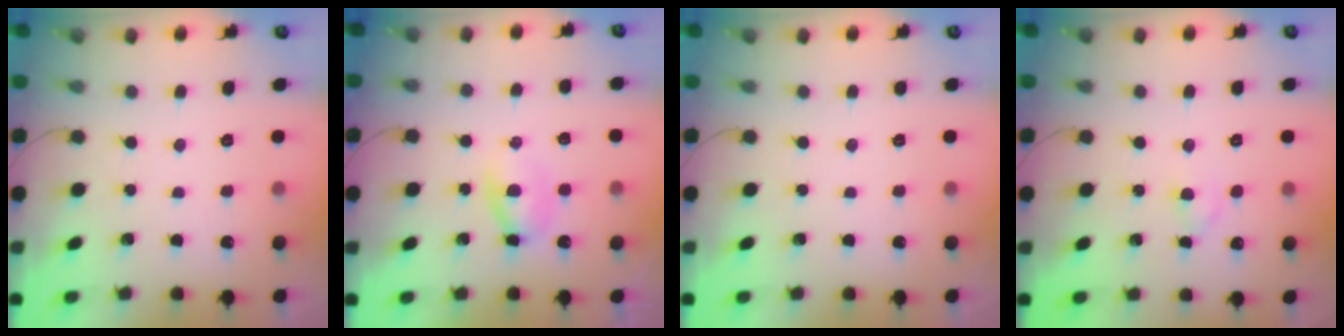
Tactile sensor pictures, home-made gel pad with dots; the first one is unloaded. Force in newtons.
{"total": 3.8, "press": 3.7, "slide": 1.0}
{"total": 0.0}
{"total": 1.6, "press": 1.4, "slide": 0.9}